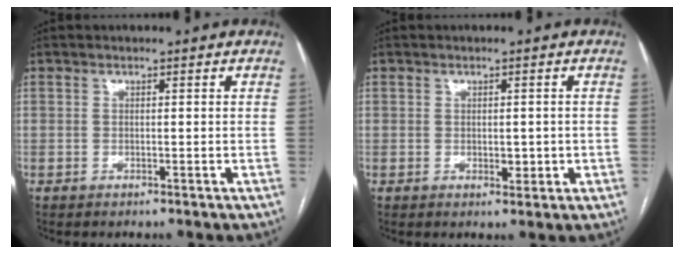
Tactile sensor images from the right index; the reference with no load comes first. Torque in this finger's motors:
{"motor_torque": [-0.12, 0.33, -0.01, 0.01]}